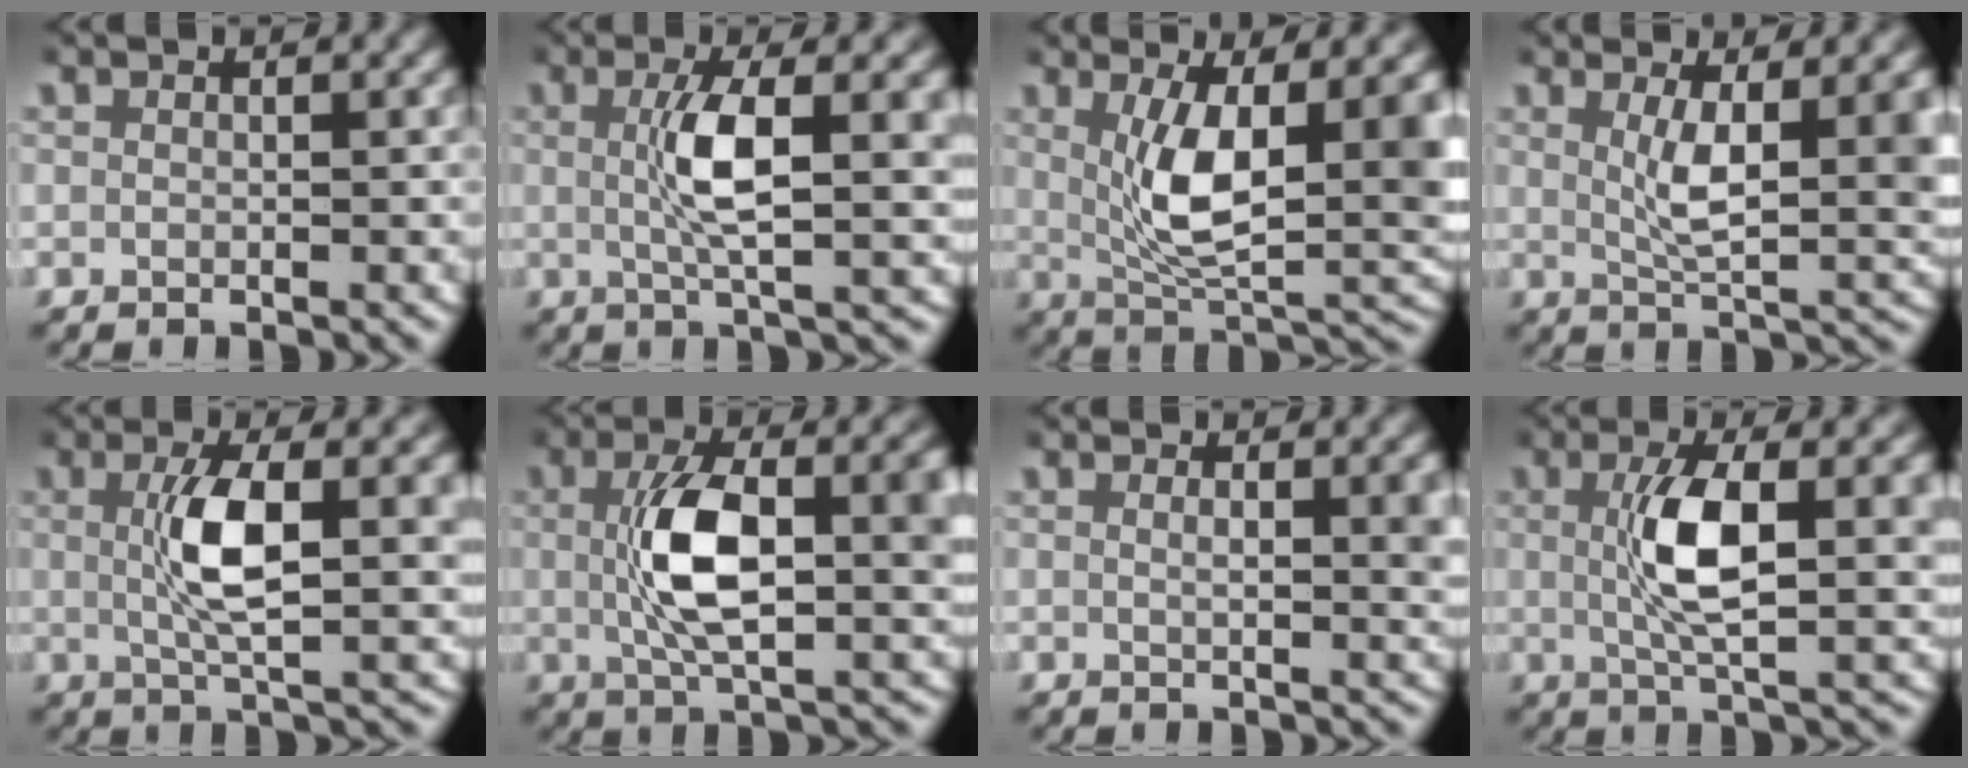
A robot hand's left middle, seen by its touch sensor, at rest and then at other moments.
{"total": 5.9, "force": [1.0, 1.0, 5.8], "torque": [-0.093, 0.003, 0.015]}
{"total": 9.5, "force": [0.6, 3.7, 8.7], "torque": [-0.132, -0.012, 0.016]}
{"total": 6.3, "force": [1.0, 1.9, 5.9], "torque": [-0.081, -0.011, 0.020]}
{"total": 6.5, "force": [1.1, 1.5, 6.2], "torque": [-0.104, 0.000, 0.017]}
{"total": 8.3, "force": [0.2, 3.0, 7.7], "torque": [-0.128, 0.002, 0.005]}
{"total": 2.2, "force": [0.5, 0.2, 2.1], "torque": [-0.026, -0.006, 0.010]}
{"total": 7.1, "force": [1.0, 1.9, 6.8], "torque": [-0.111, 0.000, 0.016]}